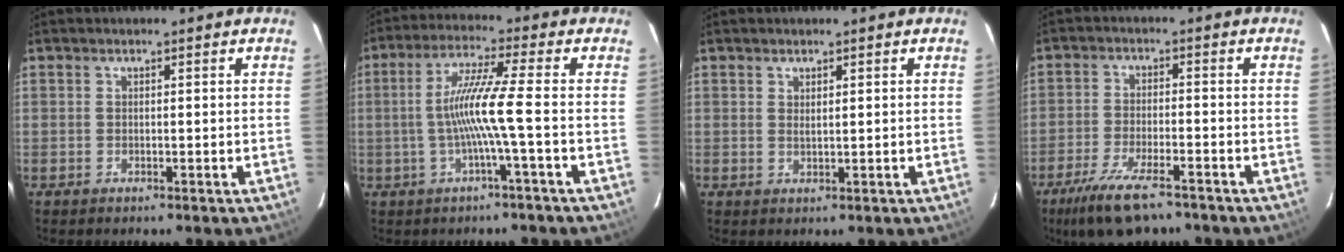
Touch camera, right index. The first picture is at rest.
{"total": 8.5, "force": [-1.7, -1.7, 8.1], "torque": [-0.162, 0.000, -0.029]}
{"total": 1.0, "force": [0.8, 0.2, 0.7], "torque": [-0.012, -0.001, 0.014]}
{"total": 11.0, "force": [-8.0, 3.2, 6.8], "torque": [-0.158, -0.026, -0.142]}